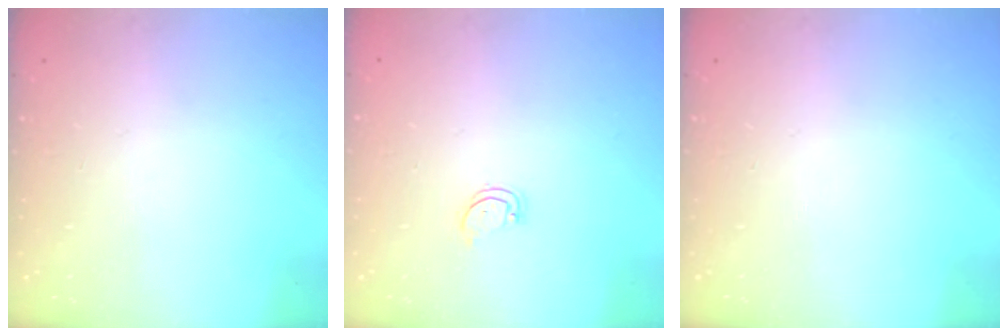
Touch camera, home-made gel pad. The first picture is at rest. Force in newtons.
{"total": 2.3, "press": 2.3, "slide": 0.1}
{"total": 0.0}